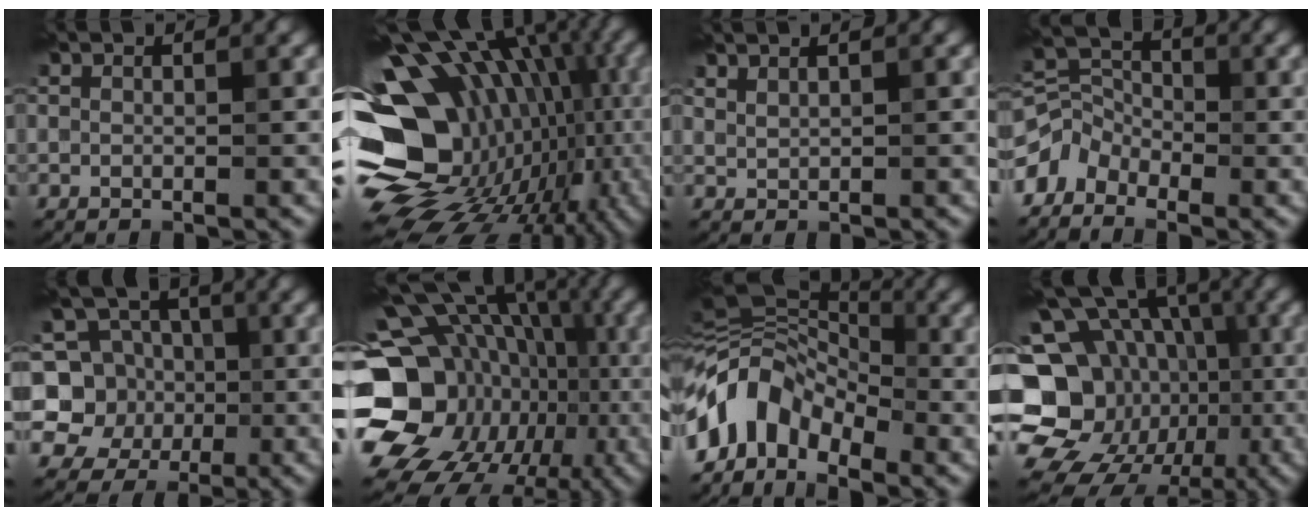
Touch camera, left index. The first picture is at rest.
{"total": 18.8, "force": [-2.5, 13.2, 13.2], "torque": [-0.215, 0.006, -0.026]}
{"total": 1.3, "force": [1.2, 0.1, 0.4], "torque": [-0.017, 0.000, 0.027]}
{"total": 4.0, "force": [-3.0, 2.4, 1.0], "torque": [-0.007, 0.008, -0.061]}
{"total": 6.7, "force": [-0.3, 6.2, 2.5], "torque": [-0.041, 0.000, -0.036]}
{"total": 21.2, "force": [-4.0, 17.7, 11.1], "torque": [-0.185, -0.002, -0.079]}
{"total": 7.1, "force": [-3.7, 4.4, 4.3], "torque": [-0.076, 0.014, -0.090]}
{"total": 21.0, "force": [-5.0, 18.4, 8.8], "torque": [-0.174, 0.011, -0.110]}